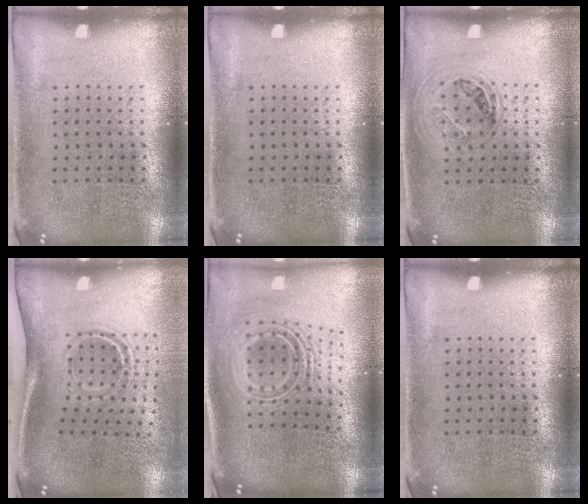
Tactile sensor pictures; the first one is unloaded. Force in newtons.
{"total": 0.0}
{"total": 1.1, "press": 0.9, "slide": 0.5}
{"total": 2.1, "press": 1.2, "slide": 1.7}
{"total": 2.4, "press": 1.7, "slide": 1.7}
{"total": 0.0}